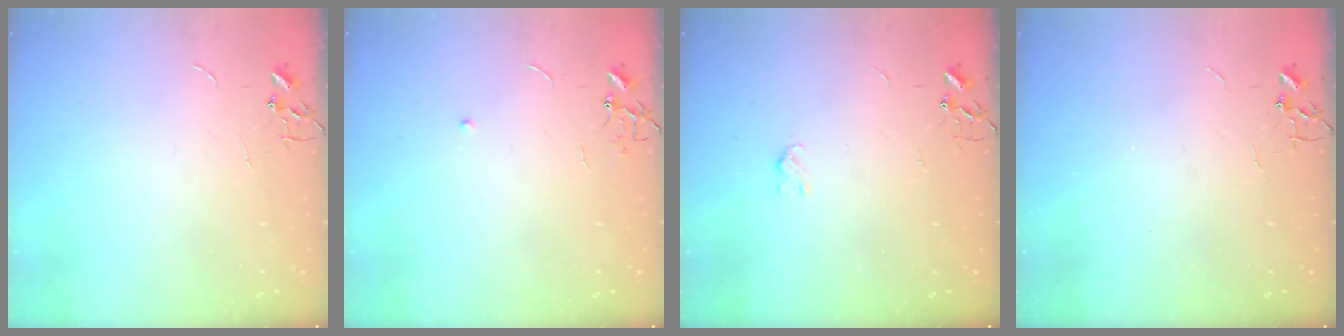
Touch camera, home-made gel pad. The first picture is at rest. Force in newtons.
{"total": 5.2, "press": 5.2, "slide": 0.6}
{"total": 3.2, "press": 3.2, "slide": 0.5}
{"total": 0.0}